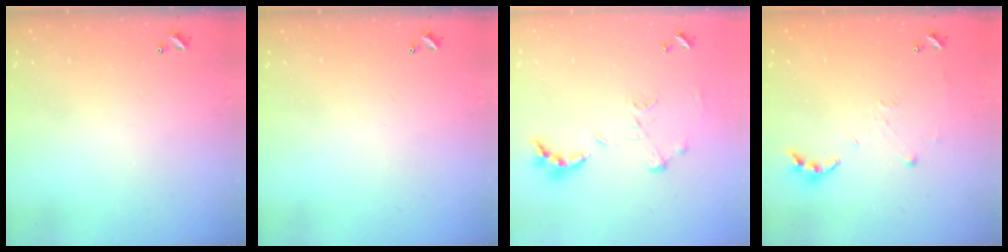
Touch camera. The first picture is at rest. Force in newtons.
{"total": 0.0}
{"total": 1.1, "press": 1.0, "slide": 0.4}
{"total": 5.8, "press": 5.8, "slide": 0.6}